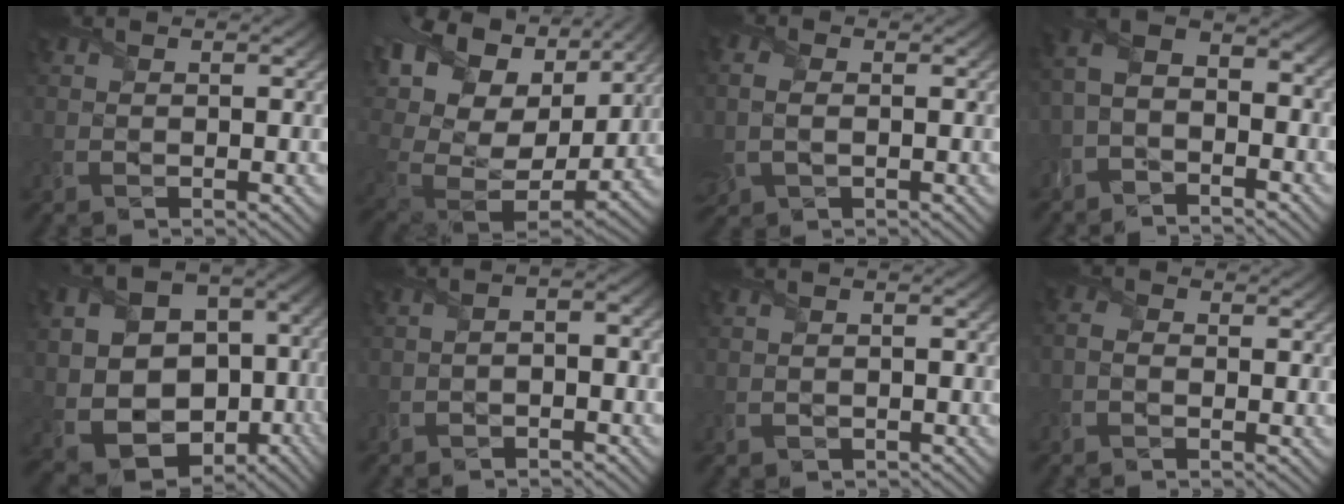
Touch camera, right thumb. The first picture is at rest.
{"total": 18.2, "force": [6.2, 11.4, 12.7], "torque": [-0.253, 0.016, 0.125]}
{"total": 4.8, "force": [-0.3, 3.5, 3.3], "torque": [-0.111, 0.004, 0.002]}
{"total": 5.7, "force": [-3.3, 2.9, 3.7], "torque": [-0.083, 0.003, -0.080]}
{"total": 16.1, "force": [-2.6, 12.5, 9.7], "torque": [-0.207, -0.034, -0.010]}
{"total": 2.7, "force": [-1.9, 0.8, 1.8], "torque": [-0.038, 0.000, -0.039]}
{"total": 0.8, "force": [-0.8, 0.3, -0.1], "torque": [0.002, -0.002, -0.015]}
{"total": 1.8, "force": [-1.0, 1.0, 1.1], "torque": [-0.033, 0.003, -0.020]}